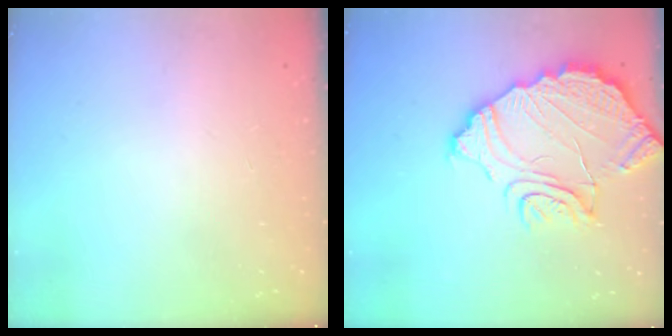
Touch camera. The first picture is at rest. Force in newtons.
{"total": 15.5, "press": 15.4, "slide": 1.4}